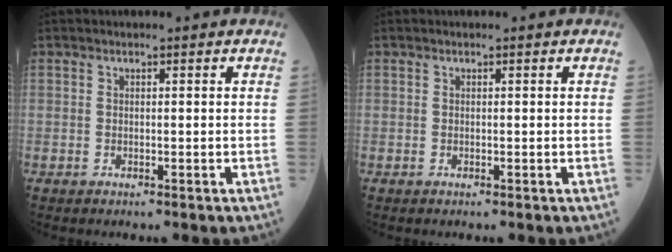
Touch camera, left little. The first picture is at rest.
{"total": 0.0}